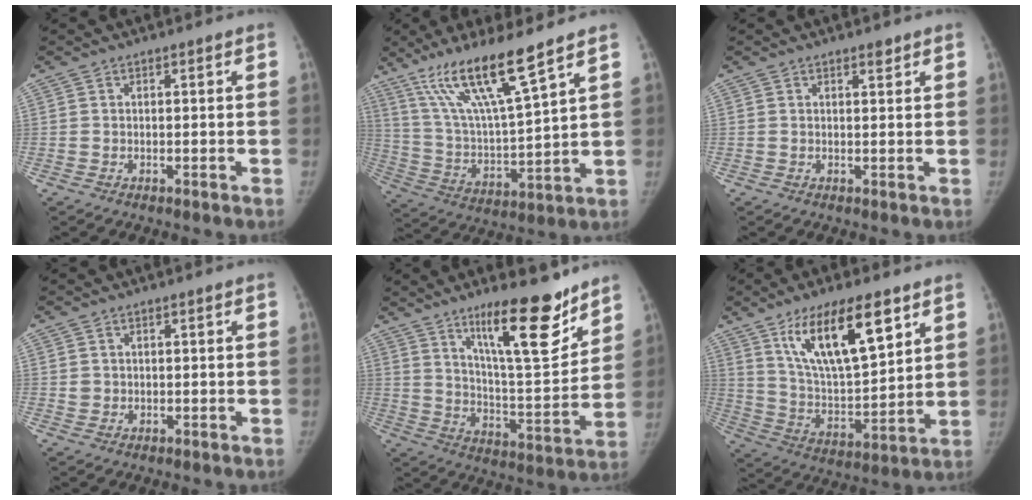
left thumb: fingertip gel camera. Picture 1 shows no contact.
{"total": 16.5, "force": [11.0, 1.5, 12.2], "torque": [-0.217, -0.055, 0.217]}
{"total": 1.1, "force": [0.9, 0.4, 0.6], "torque": [0.001, -0.005, 0.013]}
{"total": 1.4, "force": [0.1, 1.4, 0.3], "torque": [0.005, 0.001, 0.005]}
{"total": 18.6, "force": [12.5, 4.4, 13.0], "torque": [-0.162, -0.091, 0.209]}
{"total": 18.6, "force": [10.0, 6.4, 14.3], "torque": [-0.217, -0.044, 0.187]}